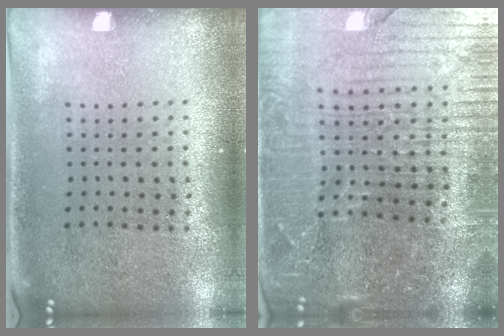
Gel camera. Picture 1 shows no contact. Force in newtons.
{"total": 5.9, "press": 5.3, "slide": 2.6}